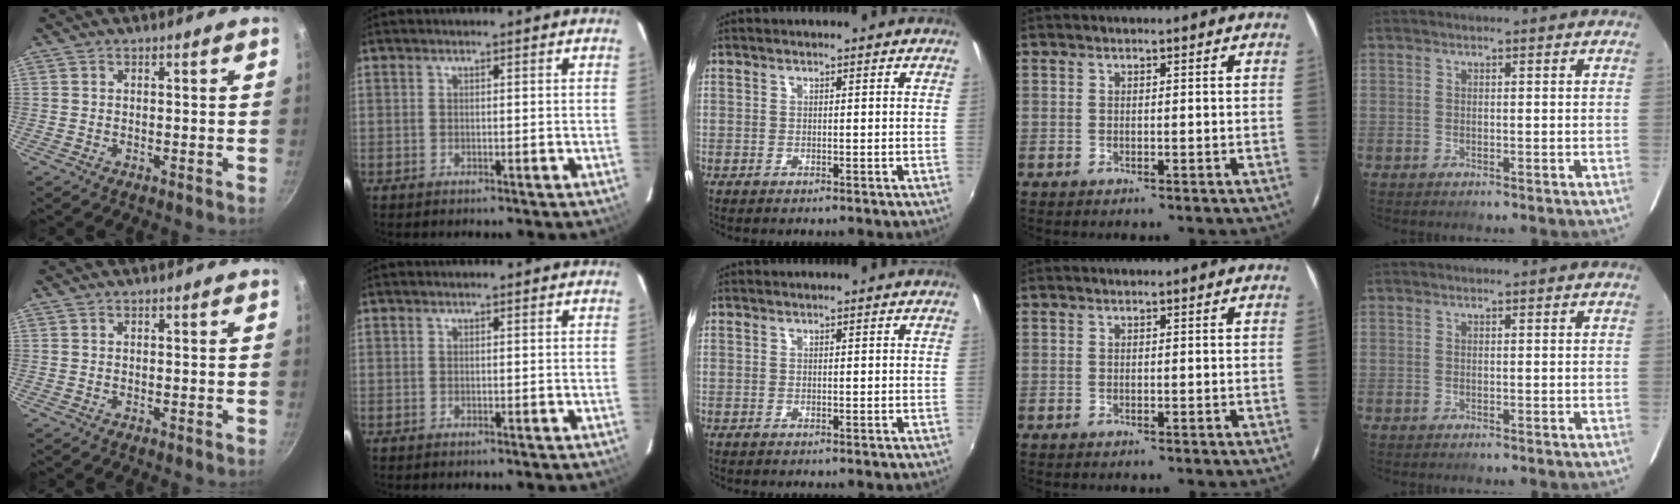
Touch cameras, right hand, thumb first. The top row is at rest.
{}